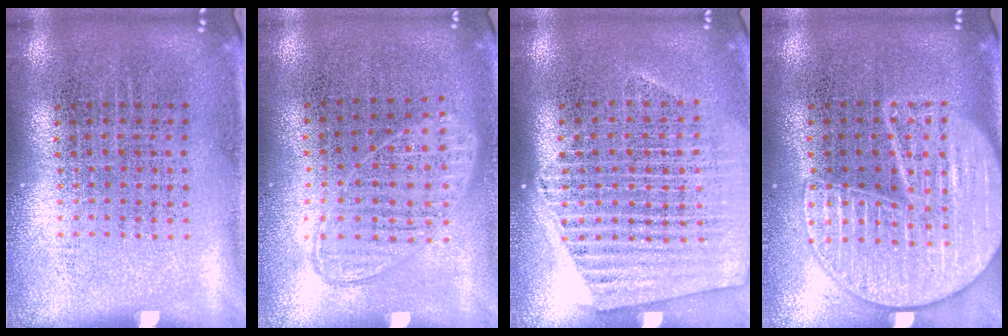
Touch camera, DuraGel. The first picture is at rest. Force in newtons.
{"total": 0.9, "press": 0.9, "slide": 0.3}
{"total": 1.5, "press": 1.4, "slide": 0.4}
{"total": 2.5, "press": 2.5, "slide": 0.2}